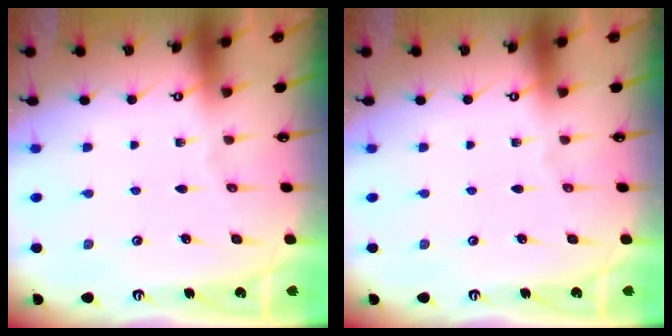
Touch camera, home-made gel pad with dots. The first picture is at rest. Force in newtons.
{"total": 0.0}